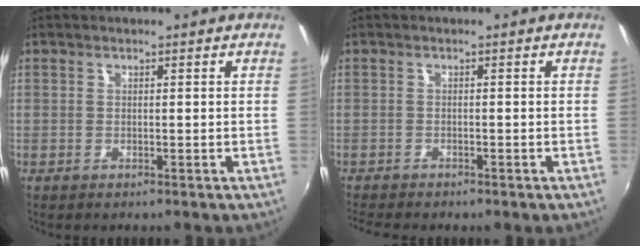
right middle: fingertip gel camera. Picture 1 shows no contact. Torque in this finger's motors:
{"motor_torque": [1.11, -1.02, 0.24, 0.09]}